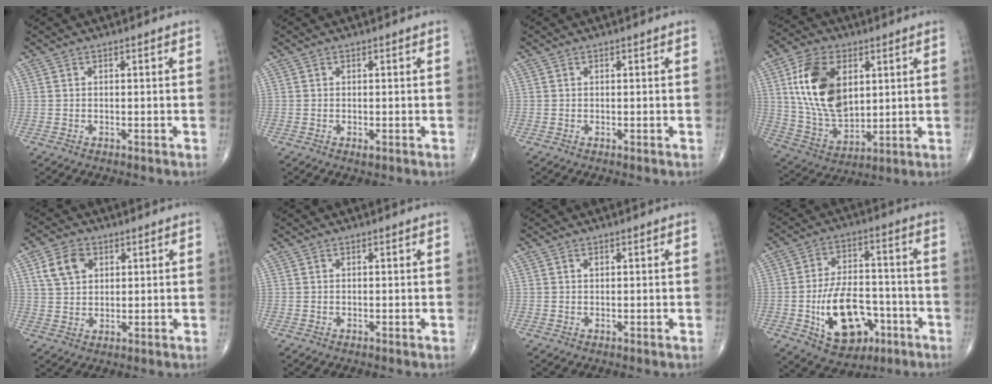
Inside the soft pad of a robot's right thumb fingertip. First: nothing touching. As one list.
[{"total": 0.7, "force": [-0.2, 0.3, 0.6], "torque": [-0.010, -0.003, -0.003]}, {"total": 0.0}, {"total": 17.8, "force": [4.8, 10.9, 13.2], "torque": [-0.228, -0.017, 0.098]}, {"total": 6.8, "force": [2.6, 5.0, 3.9], "torque": [-0.056, -0.002, 0.049]}, {"total": 0.0}, {"total": 0.5, "force": [0.3, 0.3, 0.3], "torque": [-0.005, 0.000, 0.004]}, {"total": 15.8, "force": [-5.4, 9.5, 11.4], "torque": [-0.162, 0.033, -0.077]}]